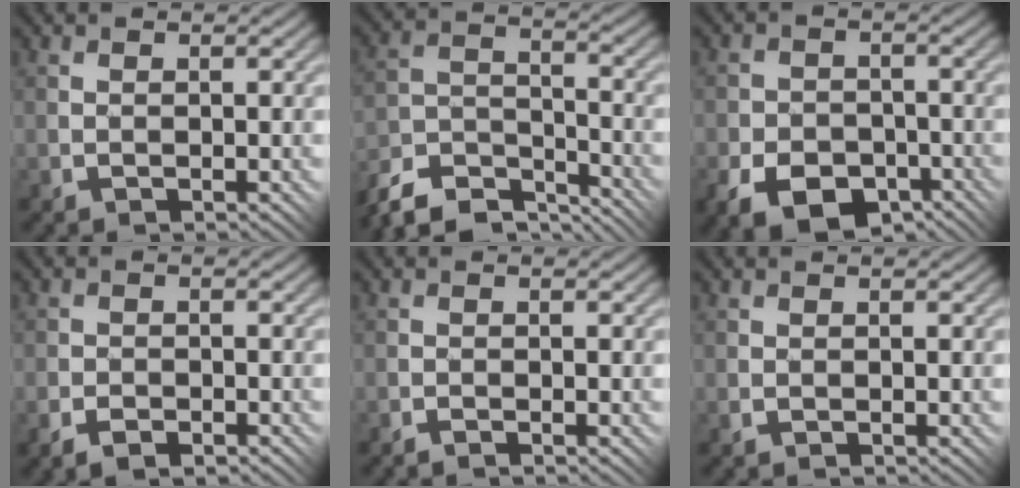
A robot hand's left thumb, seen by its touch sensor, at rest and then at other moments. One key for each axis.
{"total": 10.4, "fx": -9.2, "fy": 3.2, "fz": 3.5, "tx": -0.076, "ty": -0.001, "tz": -0.168}
{"total": 7.8, "fx": -4.7, "fy": 4.8, "fz": 3.9, "tx": -0.075, "ty": -0.015, "tz": -0.086}
{"total": 2.3, "fx": -1.6, "fy": 1.1, "fz": 1.1, "tx": -0.022, "ty": -0.001, "tz": -0.037}
{"total": 0.7, "fx": -0.7, "fy": -0.1, "fz": 0.0, "tx": 0.001, "ty": 0.004, "tz": -0.017}
{"total": 0.0}